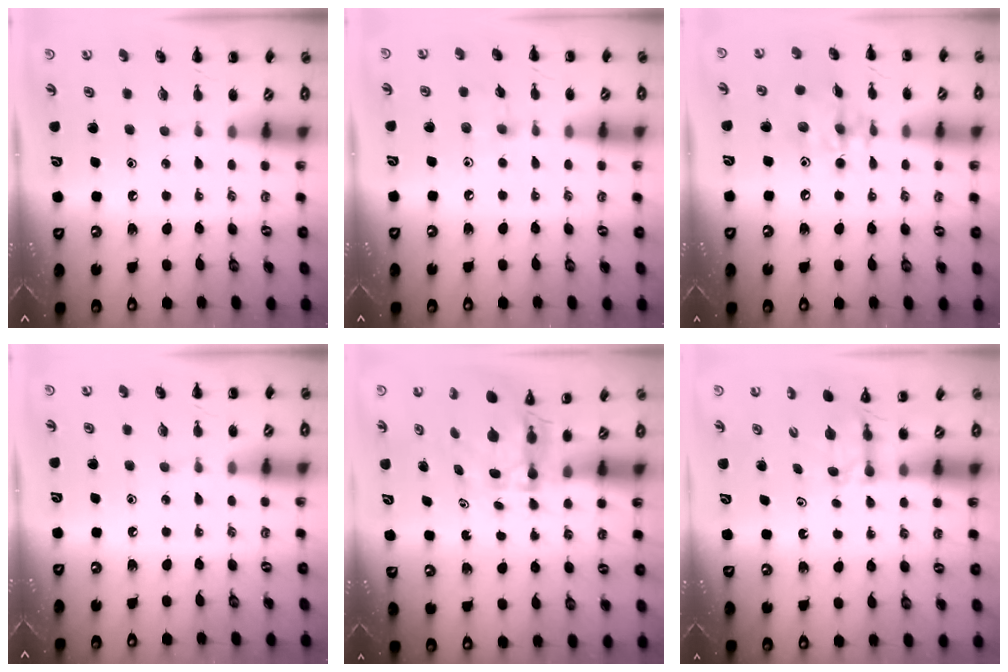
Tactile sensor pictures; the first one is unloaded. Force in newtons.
{"total": 3.8, "press": 3.5, "slide": 1.3}
{"total": 10.8, "press": 10.7, "slide": 1.2}
{"total": 0.0}
{"total": 4.2, "press": 4.2, "slide": 0.3}
{"total": 2.8, "press": 2.6, "slide": 1.1}